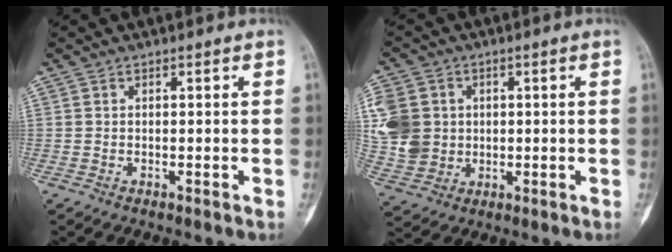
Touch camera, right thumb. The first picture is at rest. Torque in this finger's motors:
{"motor_torque": [1.29, 1.28, 0.34, -0.17, 0.08]}